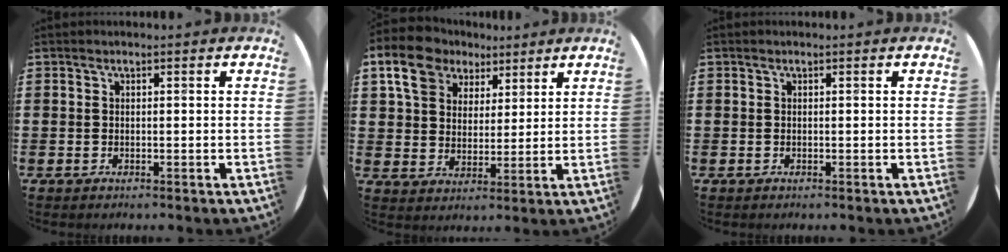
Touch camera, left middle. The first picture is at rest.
{"total": 8.8, "force": [6.0, 5.8, 2.8], "torque": [-0.072, 0.002, 0.110]}
{"total": 0.0}